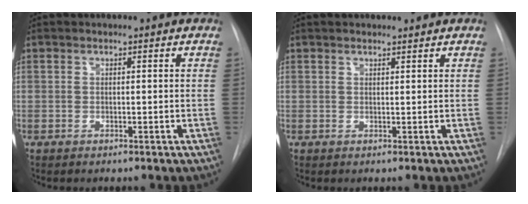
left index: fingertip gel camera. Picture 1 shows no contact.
{"total": 2.1, "force": [2.0, 0.3, 0.6], "torque": [-0.007, 0.015, 0.030]}